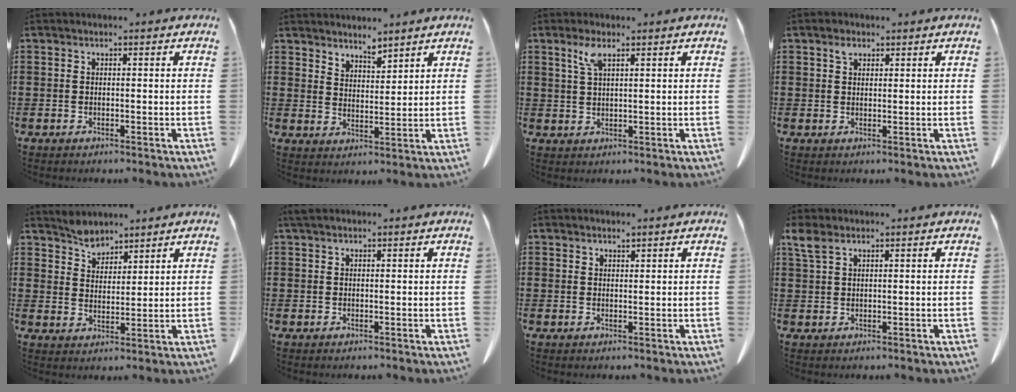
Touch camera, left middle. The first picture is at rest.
{"total": 3.4, "force": [3.3, 0.8, 0.3], "torque": [-0.015, -0.008, 0.063]}
{"total": 3.3, "force": [2.0, 0.8, 2.5], "torque": [-0.057, 0.003, 0.035]}
{"total": 1.6, "force": [0.9, 1.0, 0.9], "torque": [-0.013, -0.001, 0.015]}
{"total": 4.2, "force": [3.8, 1.6, 0.5], "torque": [-0.023, -0.005, 0.074]}
{"total": 0.8, "force": [0.4, 0.3, 0.6], "torque": [-0.014, 0.001, 0.007]}
{"total": 1.0, "force": [0.9, 0.2, 0.2], "torque": [-0.006, -0.002, 0.019]}
{"total": 2.7, "force": [1.6, 1.0, 2.0], "torque": [-0.052, -0.002, 0.029]}